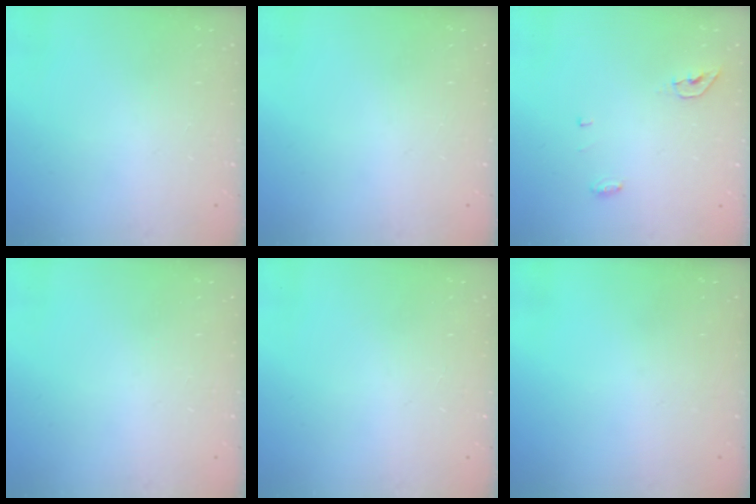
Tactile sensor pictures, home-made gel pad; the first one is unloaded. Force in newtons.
{"total": 0.0}
{"total": 4.5, "press": 4.2, "slide": 1.5}
{"total": 0.0}
{"total": 0.0}
{"total": 0.0}